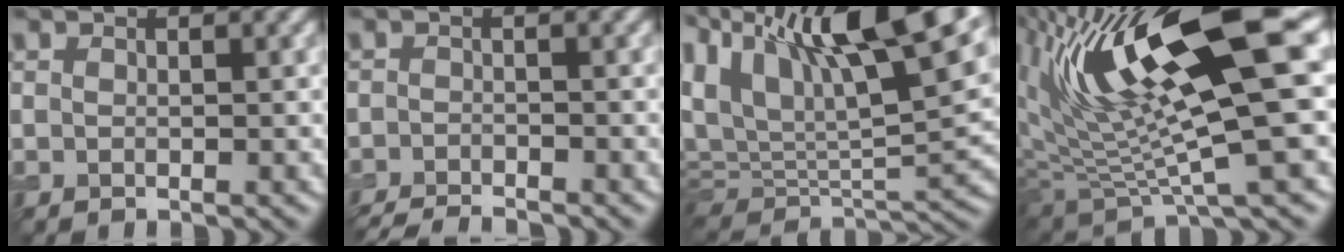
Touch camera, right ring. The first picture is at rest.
{"total": 3.7, "force": [-3.4, 0.4, 1.3], "torque": [-0.020, -0.006, -0.062]}
{"total": 16.9, "force": [8.7, 7.8, 12.2], "torque": [-0.233, 0.038, 0.152]}
{"total": 14.9, "force": [6.1, 3.8, 13.1], "torque": [-0.233, -0.003, 0.113]}